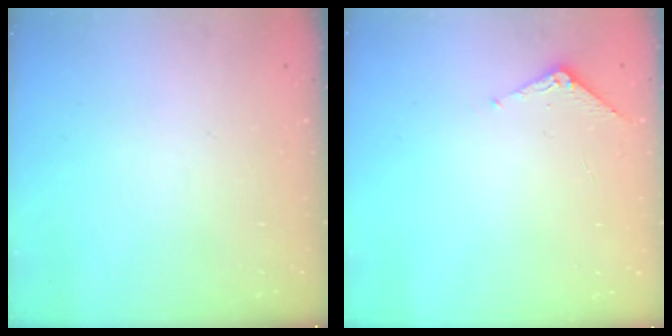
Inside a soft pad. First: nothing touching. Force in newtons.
{"total": 6.2, "press": 6.1, "slide": 0.6}